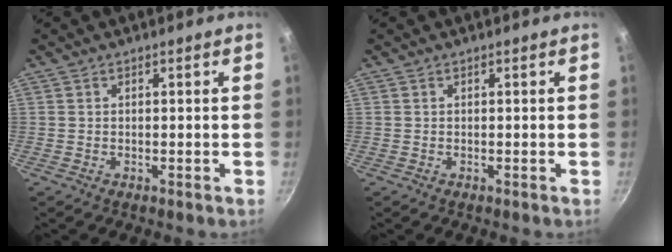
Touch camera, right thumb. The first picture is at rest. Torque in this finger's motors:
{"motor_torque": [0.07, 0.17, 0.39, -0.01, 0.01]}